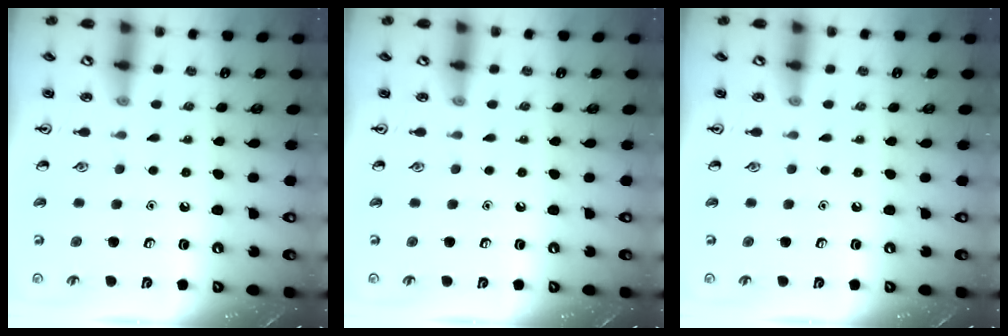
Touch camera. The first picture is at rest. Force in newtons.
{"total": 0.0}
{"total": 0.0}